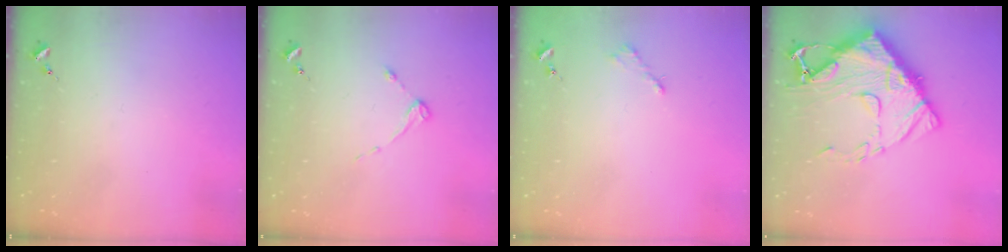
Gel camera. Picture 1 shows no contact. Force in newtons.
{"total": 3.0, "press": 3.0, "slide": 0.4}
{"total": 2.6, "press": 2.5, "slide": 0.3}
{"total": 17.4, "press": 17.4, "slide": 1.6}